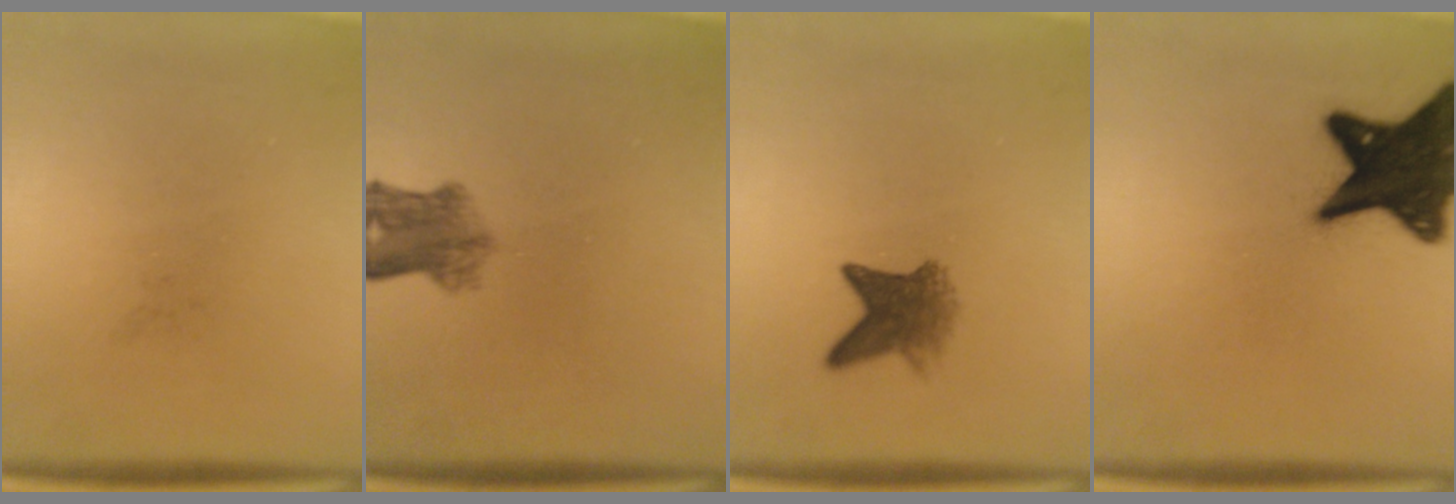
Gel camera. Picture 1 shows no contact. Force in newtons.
{"total": 5.0}
{"total": 4.3}
{"total": 19.0}